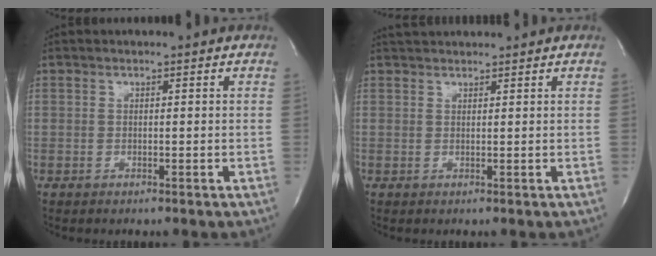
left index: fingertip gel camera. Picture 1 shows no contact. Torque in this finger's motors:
{"motor_torque": [-0.24, -0.21, 0.10, 0.04]}